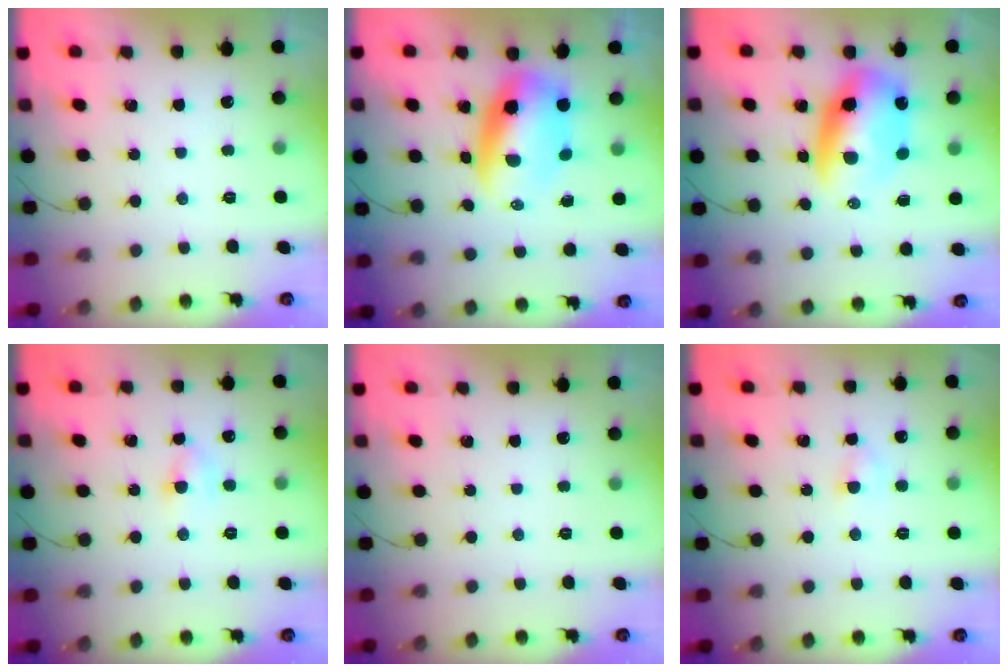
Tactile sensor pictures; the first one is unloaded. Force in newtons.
{"total": 8.9, "press": 8.7, "slide": 2.2}
{"total": 11.7, "press": 11.3, "slide": 2.8}
{"total": 4.2, "press": 4.1, "slide": 1.0}
{"total": 0.0}
{"total": 2.8, "press": 2.6, "slide": 1.0}